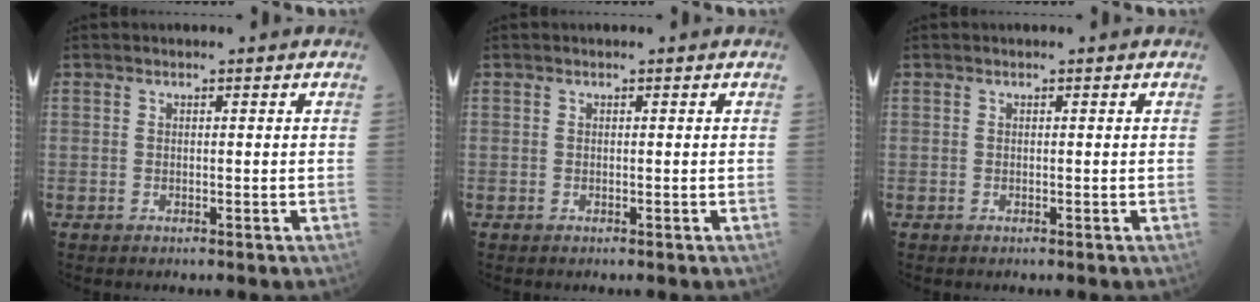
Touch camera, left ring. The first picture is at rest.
{"total": 0.0}
{"total": 0.0}